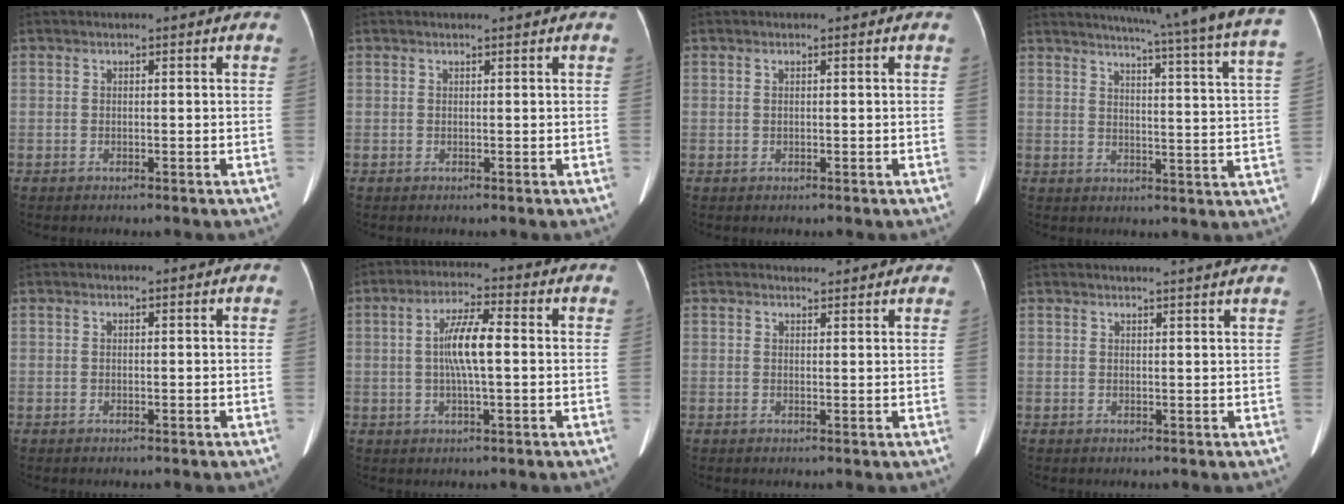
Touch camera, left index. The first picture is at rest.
{"total": 0.7, "force": [0.6, -0.1, 0.3], "torque": [-0.006, 0.004, 0.013]}
{"total": 0.6, "force": [0.2, 0.1, 0.5], "torque": [-0.017, 0.002, 0.006]}
{"total": 24.3, "force": [21.3, -1.4, 11.6], "torque": [-0.168, -0.076, 0.248]}
{"total": 0.0}
{"total": 6.8, "force": [0.2, 0.9, 6.8], "torque": [-0.133, 0.008, 0.000]}
{"total": 3.0, "force": [2.9, 0.9, 0.2], "torque": [-0.005, 0.014, 0.033]}
{"total": 6.1, "force": [5.7, -0.9, 2.2], "torque": [-0.022, 0.012, 0.053]}